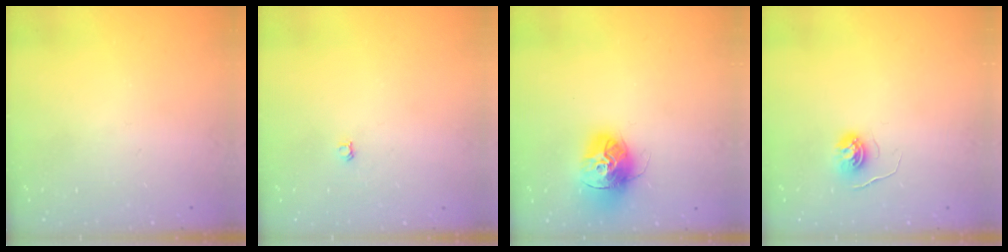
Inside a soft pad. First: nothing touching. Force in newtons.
{"total": 3.0, "press": 3.0, "slide": 0.4}
{"total": 14.5, "press": 14.4, "slide": 1.4}
{"total": 5.0, "press": 5.0, "slide": 0.4}